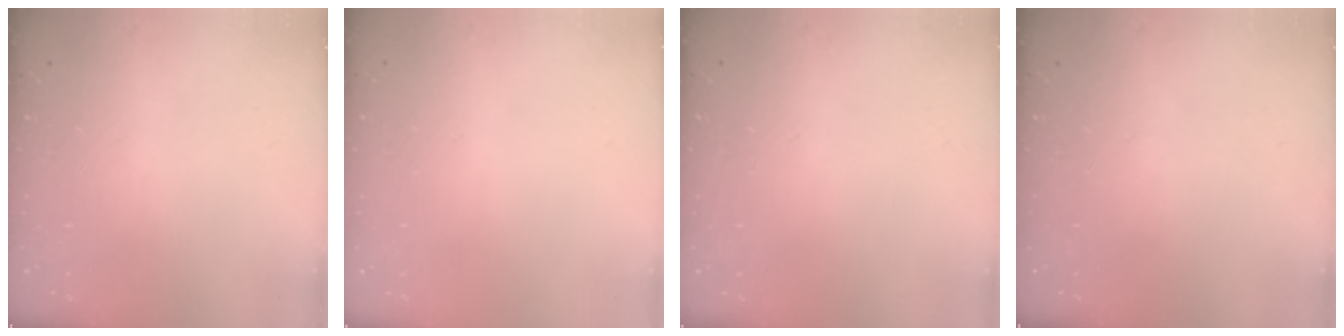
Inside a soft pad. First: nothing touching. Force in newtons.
{"total": 0.0}
{"total": 0.0}
{"total": 0.0}